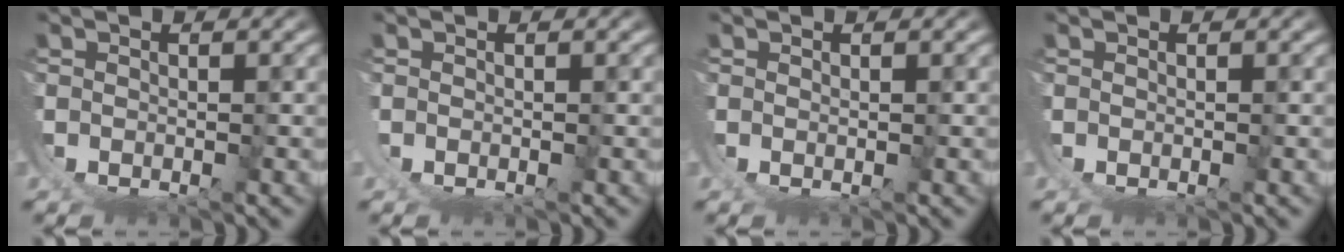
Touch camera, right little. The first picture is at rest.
{"total": 0.6, "force": [0.4, -0.4, 0.0], "torque": [0.003, 0.007, 0.005]}
{"total": 1.4, "force": [0.7, -1.3, -0.1], "torque": [0.008, 0.002, 0.015]}
{"total": 0.0}